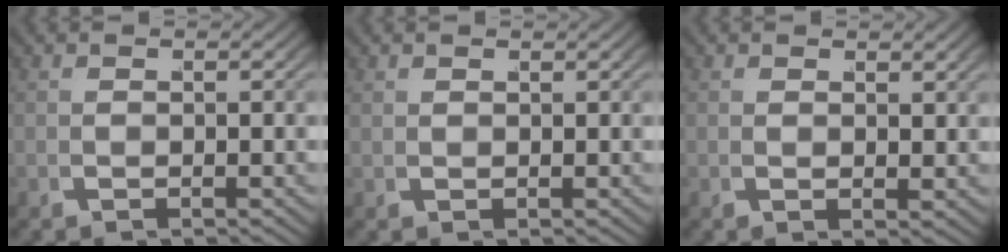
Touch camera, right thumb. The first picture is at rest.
{"total": 1.0, "force": [1.0, -0.3, 0.0], "torque": [0.005, 0.004, 0.024]}
{"total": 1.2, "force": [1.0, 0.3, 0.6], "torque": [-0.004, -0.001, 0.016]}